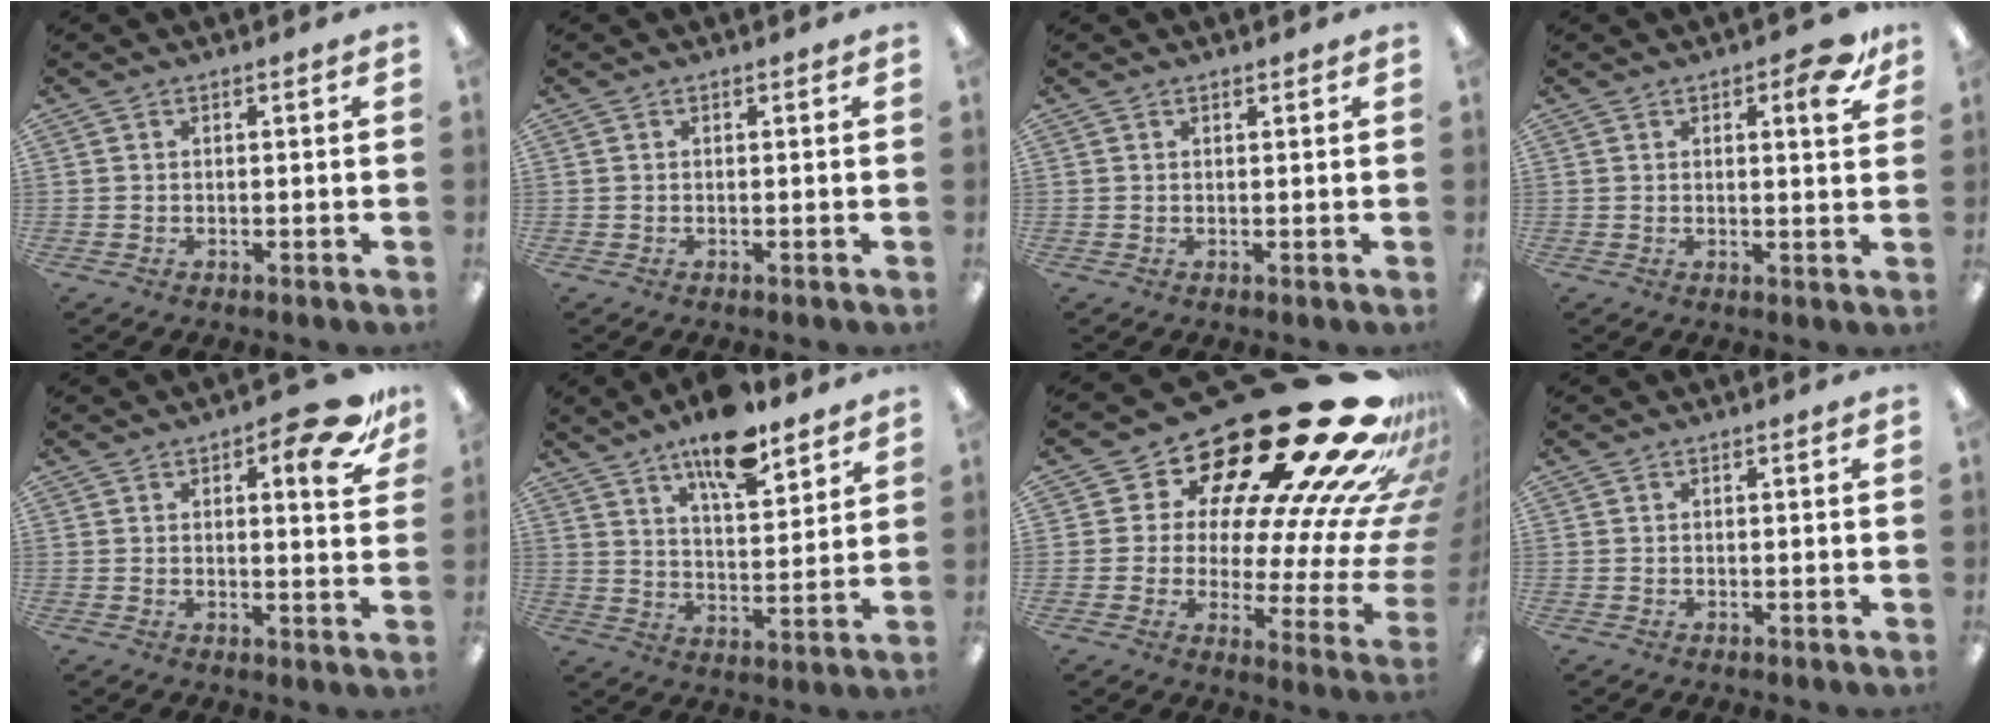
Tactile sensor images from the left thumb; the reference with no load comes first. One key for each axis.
{"total": 0.0}
{"total": 0.6, "fx": 0.5, "fy": 0.2, "fz": 0.2, "tx": 0.002, "ty": -0.003, "tz": 0.008}
{"total": 6.1, "fx": 3.4, "fy": 2.2, "fz": 4.5, "tx": -0.049, "ty": -0.014, "tz": 0.050}
{"total": 11.3, "fx": 6.5, "fy": 4.0, "fz": 8.4, "tx": -0.098, "ty": -0.032, "tz": 0.101}
{"total": 13.5, "fx": 10.0, "fy": 4.6, "fz": 7.8, "tx": -0.111, "ty": -0.057, "tz": 0.167}
{"total": 30.9, "fx": 20.2, "fy": 11.6, "fz": 20.3, "tx": -0.256, "ty": -0.197, "tz": 0.367}
{"total": 0.0}